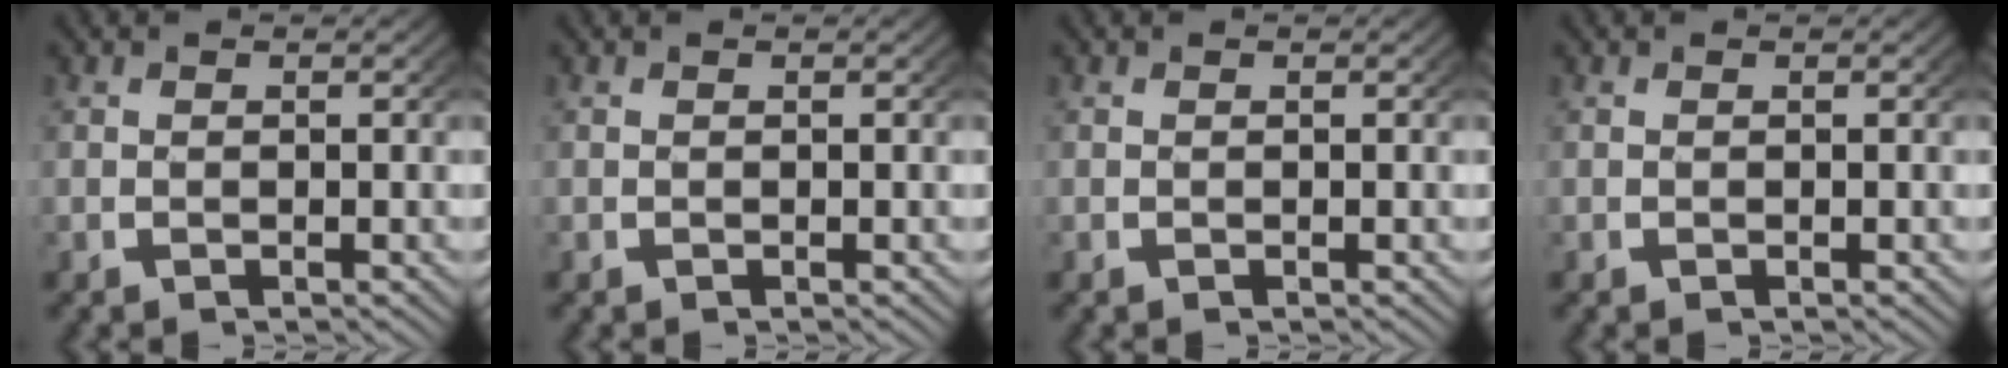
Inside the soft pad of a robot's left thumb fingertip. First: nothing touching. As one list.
[{"total": 0.0}, {"total": 0.0}, {"total": 0.0}]